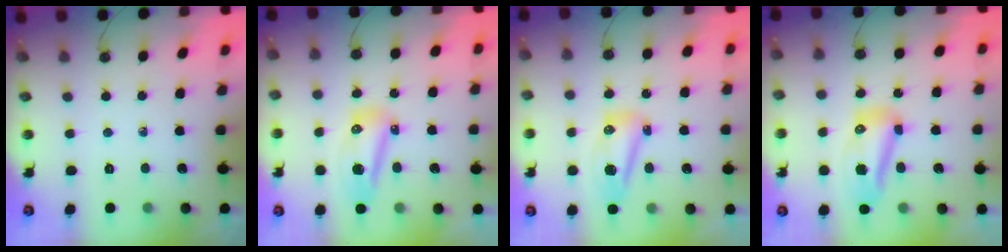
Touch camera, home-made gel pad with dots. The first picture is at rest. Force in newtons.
{"total": 9.2, "press": 9.0, "slide": 1.8}
{"total": 10.8, "press": 10.7, "slide": 1.2}
{"total": 11.5, "press": 11.1, "slide": 2.8}